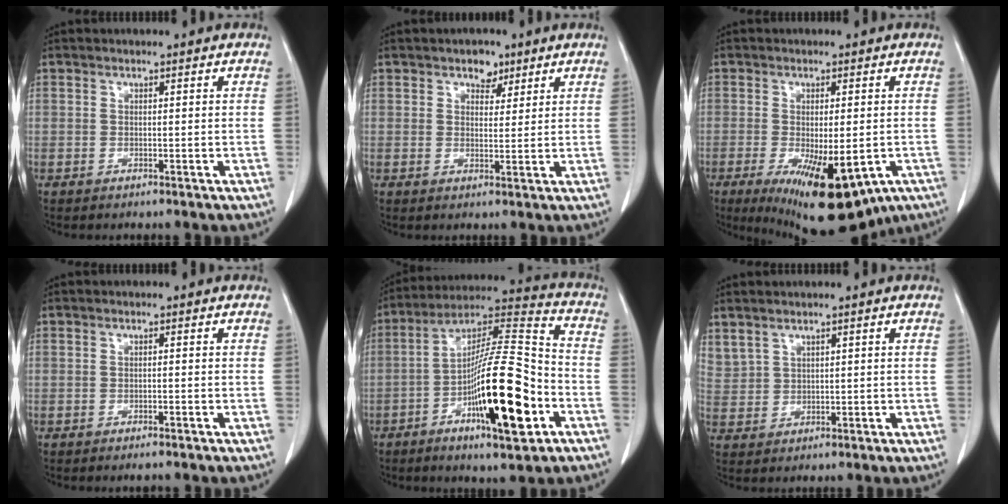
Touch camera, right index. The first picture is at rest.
{"total": 3.2, "force": [2.1, 2.0, 1.4], "torque": [-0.016, 0.003, 0.031]}
{"total": 16.3, "force": [-8.1, 5.9, 12.8], "torque": [-0.170, -0.025, -0.105]}
{"total": 1.0, "force": [-0.8, 0.1, 0.6], "torque": [-0.013, -0.003, -0.009]}
{"total": 18.7, "force": [-5.9, 3.3, 17.5], "torque": [-0.306, -0.002, -0.089]}
{"total": 4.2, "force": [3.2, 2.5, 1.2], "torque": [-0.030, 0.008, 0.080]}